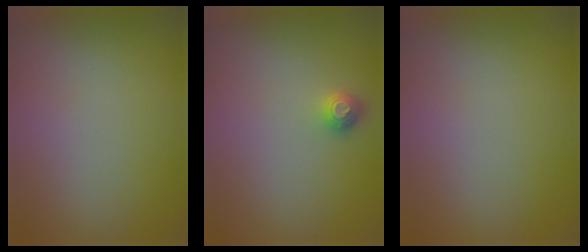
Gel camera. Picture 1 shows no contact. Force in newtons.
{"total": 1.4, "press": 1.2, "slide": 0.5}
{"total": 0.0}